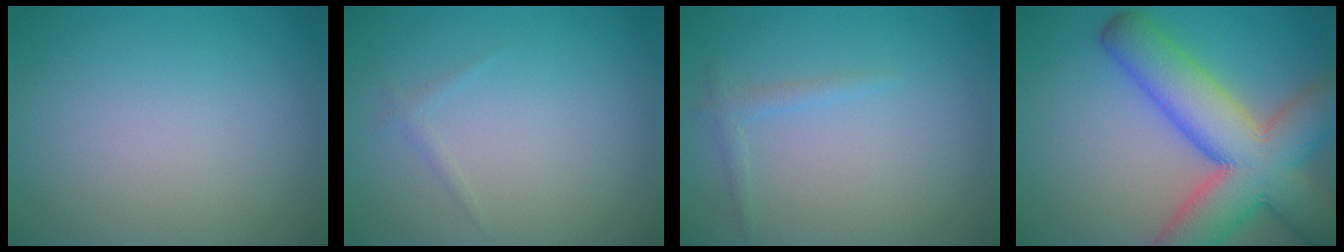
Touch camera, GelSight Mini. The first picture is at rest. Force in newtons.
{"total": 0.7, "press": 0.7, "slide": 0.1}
{"total": 1.1, "press": 1.1, "slide": 0.0}
{"total": 11.5, "press": 11.5, "slide": 0.6}